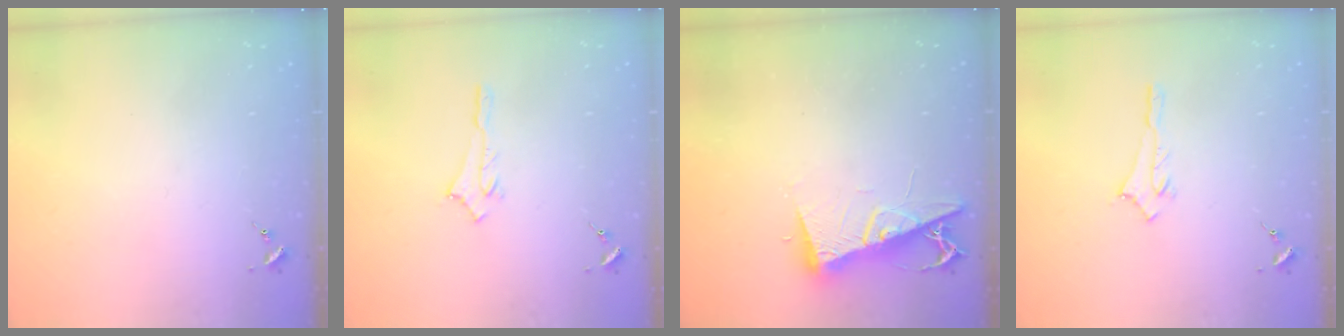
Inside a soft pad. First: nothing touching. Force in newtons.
{"total": 2.5, "press": 2.5, "slide": 0.2}
{"total": 11.3, "press": 11.2, "slide": 1.1}
{"total": 2.9, "press": 2.9, "slide": 0.2}